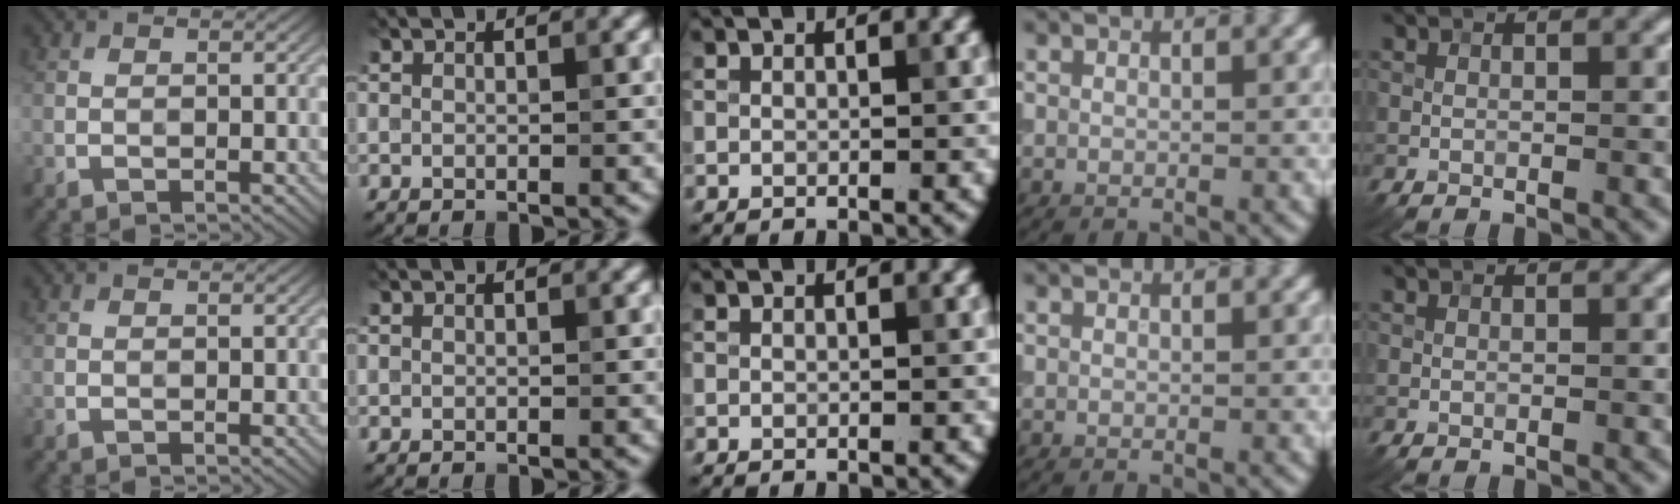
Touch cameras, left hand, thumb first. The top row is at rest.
{}